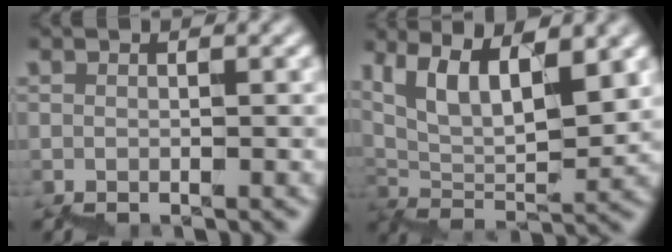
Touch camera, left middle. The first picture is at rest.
{"total": 7.0, "force": [5.1, 1.8, 4.4], "torque": [-0.077, 0.008, 0.104]}